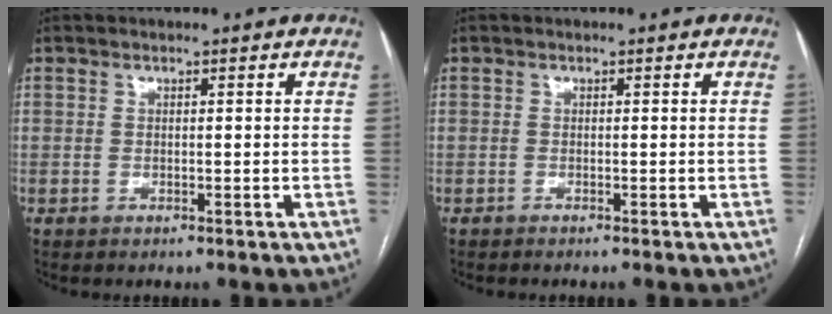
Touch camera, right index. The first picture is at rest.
{"total": 0.9, "force": [-0.8, -0.2, 0.4], "torque": [0.001, 0.003, -0.012]}